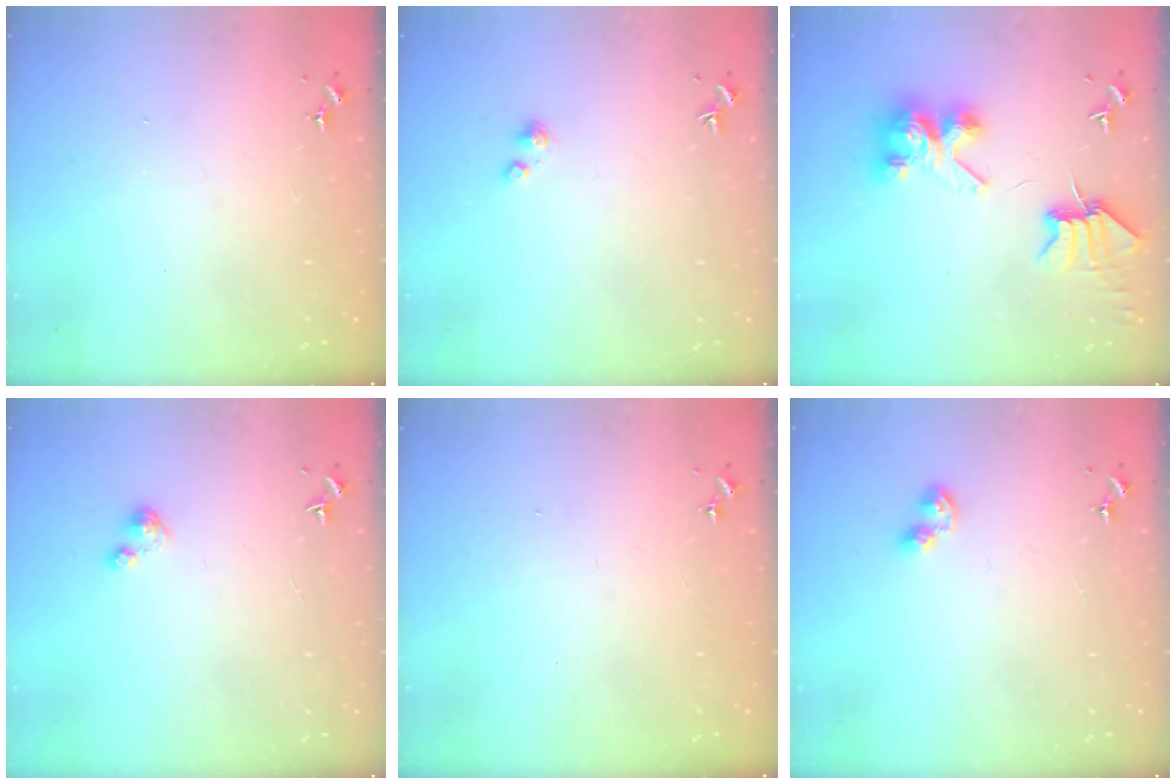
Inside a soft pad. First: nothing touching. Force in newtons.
{"total": 2.2, "press": 2.2, "slide": 0.2}
{"total": 8.7, "press": 8.6, "slide": 1.2}
{"total": 3.0, "press": 3.0, "slide": 0.2}
{"total": 0.0}
{"total": 5.2, "press": 5.1, "slide": 0.5}